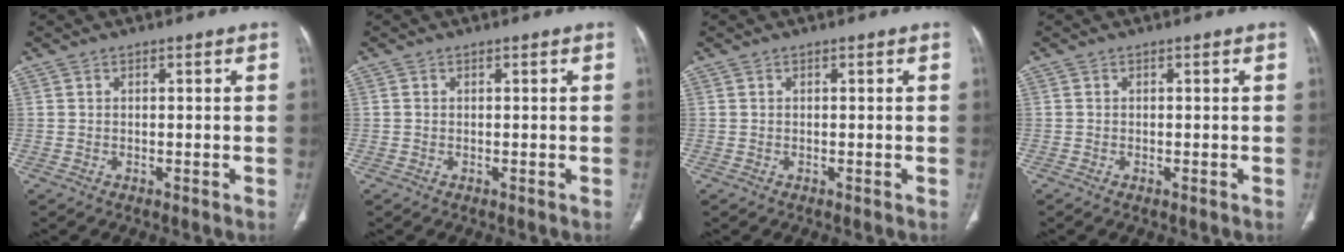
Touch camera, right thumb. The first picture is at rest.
{"total": 0.0}
{"total": 0.0}
{"total": 0.5, "force": [-0.2, 0.2, 0.4], "torque": [-0.011, -0.002, -0.005]}